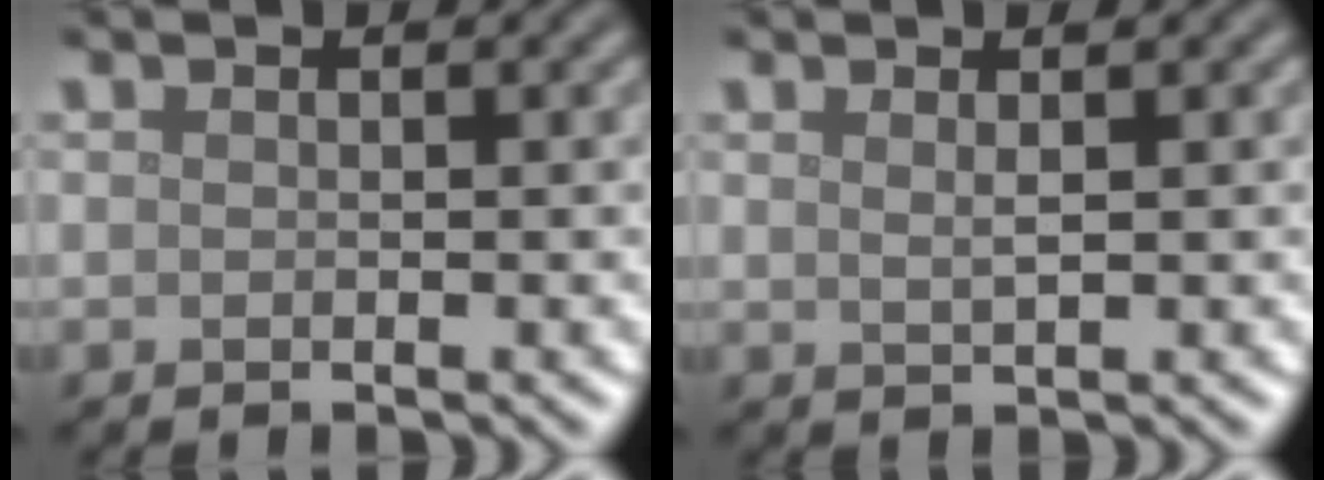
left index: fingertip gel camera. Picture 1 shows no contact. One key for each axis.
{"total": 1.1, "fx": 0.6, "fy": 0.3, "fz": 0.8, "tx": -0.011, "ty": 0.000, "tz": 0.009}